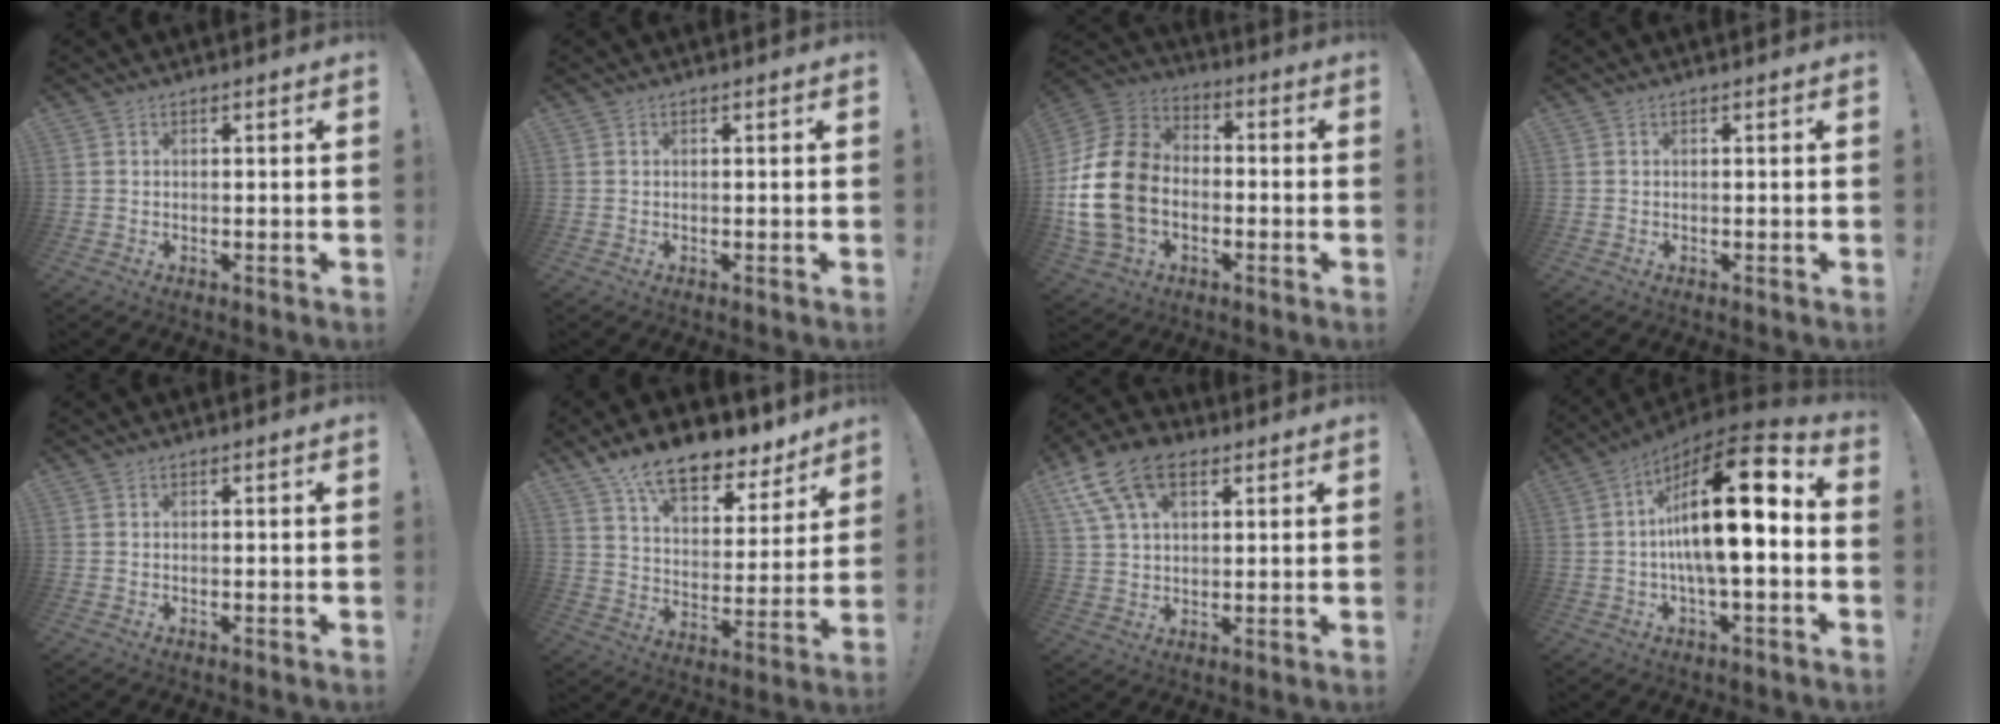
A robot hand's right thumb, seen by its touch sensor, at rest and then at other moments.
{"total": 0.0}
{"total": 19.3, "force": [-3.6, 14.6, 12.2], "torque": [-0.222, 0.033, -0.052]}
{"total": 0.0}
{"total": 0.0}
{"total": 14.8, "force": [11.4, 6.3, 7.2], "torque": [-0.125, -0.083, 0.204]}
{"total": 13.8, "force": [6.9, 8.4, 8.6], "torque": [-0.161, -0.023, 0.129]}
{"total": 20.3, "force": [1.6, 6.0, 19.3], "torque": [-0.305, -0.011, 0.018]}